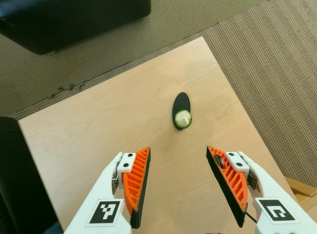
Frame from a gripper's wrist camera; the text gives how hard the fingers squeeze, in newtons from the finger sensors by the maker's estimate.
{"total": 0.6, "left": 1.1, "right": 0.1}